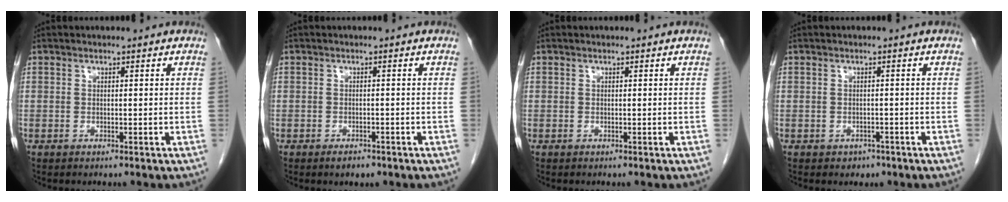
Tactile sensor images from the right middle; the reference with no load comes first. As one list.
[{"total": 1.7, "force": [-1.2, 0.8, 0.9], "torque": [-0.015, 0.000, -0.013]}, {"total": 0.0}, {"total": 1.5, "force": [-0.9, 1.1, 0.3], "torque": [-0.006, 0.003, -0.009]}]